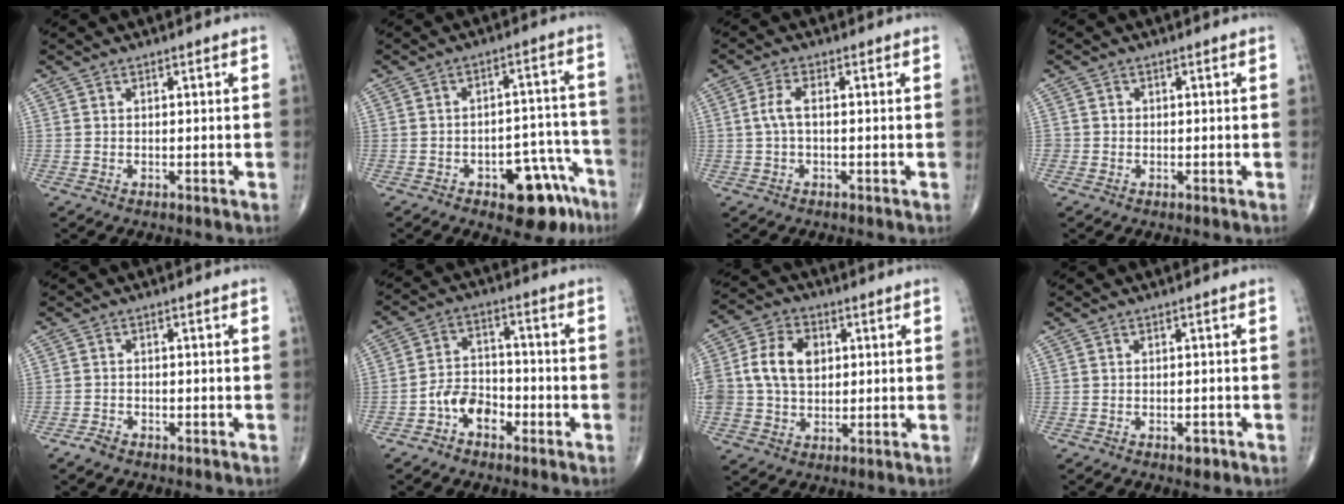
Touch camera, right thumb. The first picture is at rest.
{"total": 12.1, "force": [-6.7, 5.8, 8.2], "torque": [-0.068, 0.054, -0.082]}
{"total": 3.3, "force": [0.0, 1.3, 3.1], "torque": [-0.075, 0.008, -0.003]}
{"total": 1.2, "force": [-0.2, 1.1, 0.0], "torque": [0.008, 0.006, -0.006]}
{"total": 1.7, "force": [-1.4, 0.8, 0.7], "torque": [-0.020, 0.005, -0.025]}
{"total": 7.1, "force": [-3.5, 4.8, 3.9], "torque": [-0.050, 0.035, -0.070]}
{"total": 12.1, "force": [1.6, 9.0, 7.9], "torque": [-0.138, 0.014, 0.029]}
{"total": 1.6, "force": [-0.9, 0.8, 1.1], "torque": [-0.015, 0.001, -0.013]}